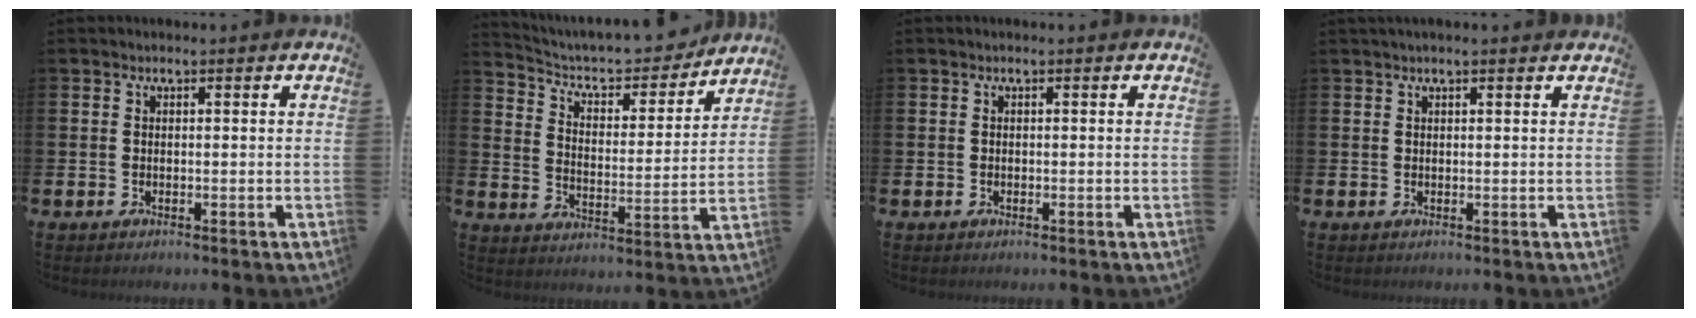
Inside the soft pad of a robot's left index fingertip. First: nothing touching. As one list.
[{"total": 7.0, "force": [6.5, 1.9, 1.6], "torque": [-0.062, -0.050, 0.110]}, {"total": 0.0}, {"total": 0.8, "force": [0.7, -0.1, 0.5], "torque": [-0.008, 0.001, 0.011]}]